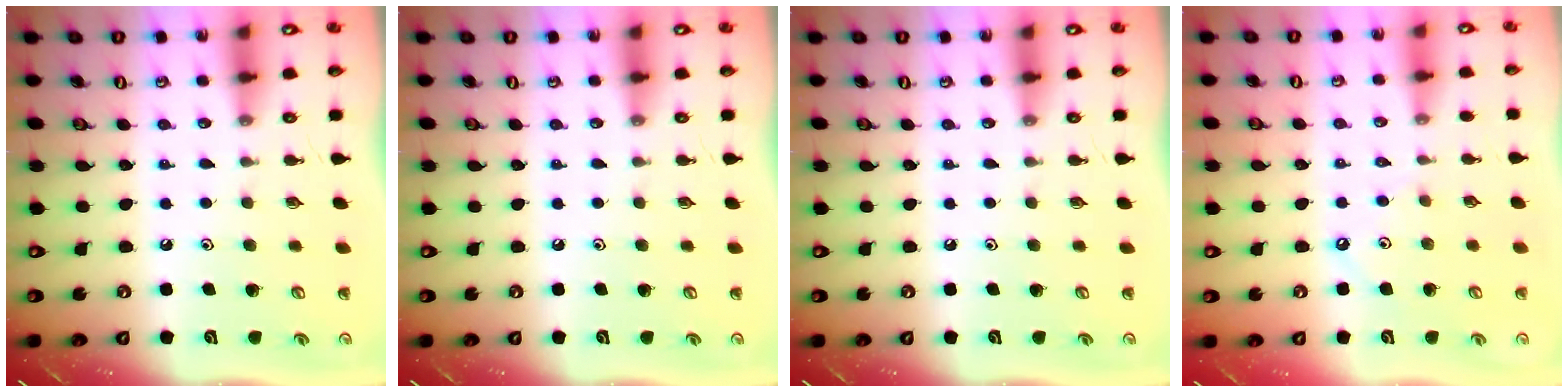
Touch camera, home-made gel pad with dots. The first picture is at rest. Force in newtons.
{"total": 0.0}
{"total": 0.0}
{"total": 1.1, "press": 1.1, "slide": 0.3}